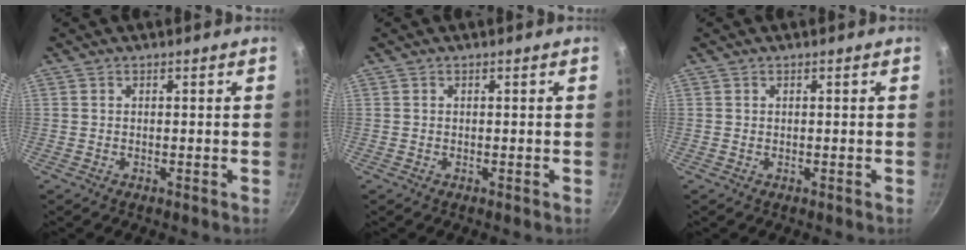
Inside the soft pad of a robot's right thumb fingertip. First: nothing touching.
{"total": 0.0}
{"total": 0.0}